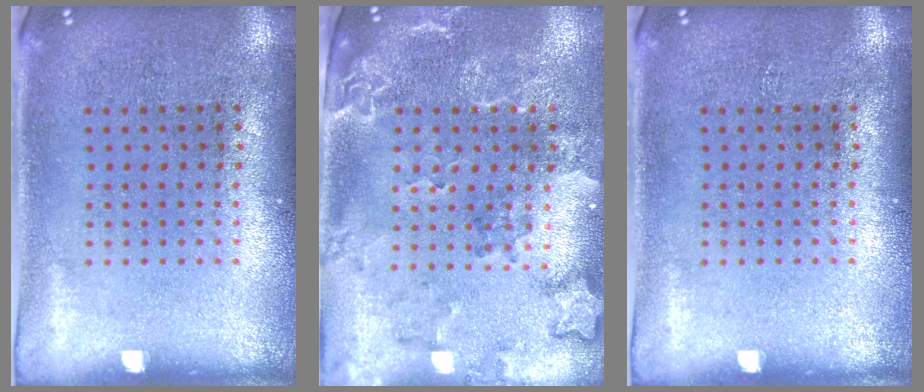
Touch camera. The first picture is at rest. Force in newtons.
{"total": 2.1, "press": 2.0, "slide": 0.8}
{"total": 0.0}